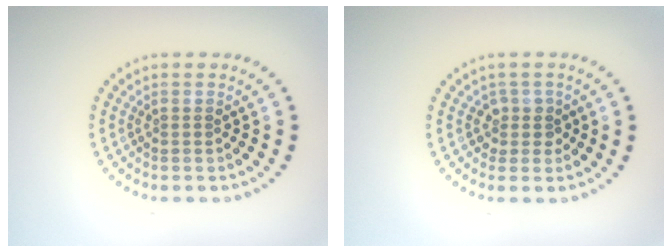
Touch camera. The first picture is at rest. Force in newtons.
{"total": 1.7, "press": 1.3, "slide": 1.0}